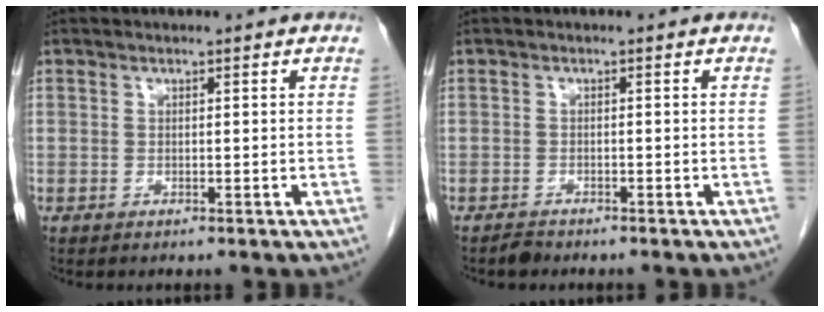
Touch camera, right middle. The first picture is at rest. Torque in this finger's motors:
{"motor_torque": [-0.26, -0.17, 0.01, -0.01]}